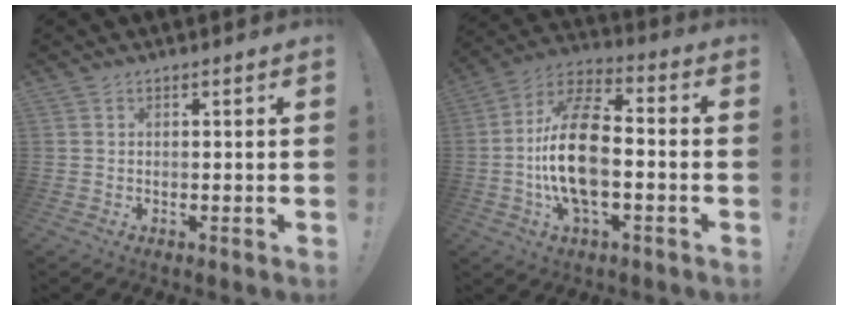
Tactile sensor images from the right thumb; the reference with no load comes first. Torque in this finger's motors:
{"motor_torque": [0.29, 0.57, 0.90, 0.20, 0.21]}